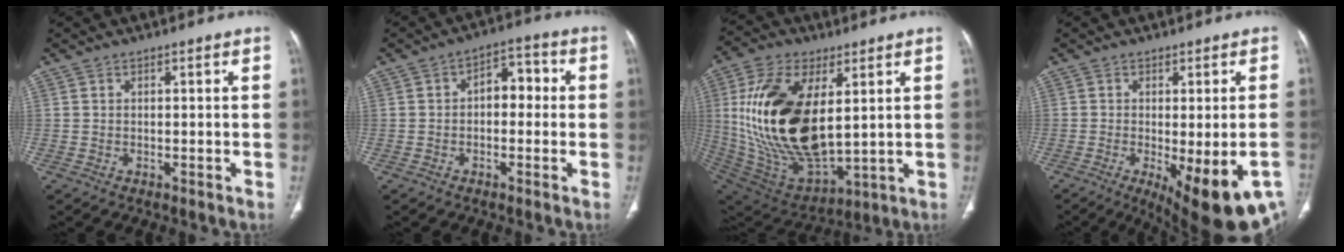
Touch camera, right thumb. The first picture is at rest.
{"total": 6.2, "force": [0.0, 4.0, 4.8], "torque": [-0.045, 0.026, -0.011]}
{"total": 26.2, "force": [4.4, 13.5, 22.0], "torque": [-0.427, -0.030, 0.095]}
{"total": 16.1, "force": [-7.2, 5.1, 13.5], "torque": [-0.139, -0.012, -0.088]}